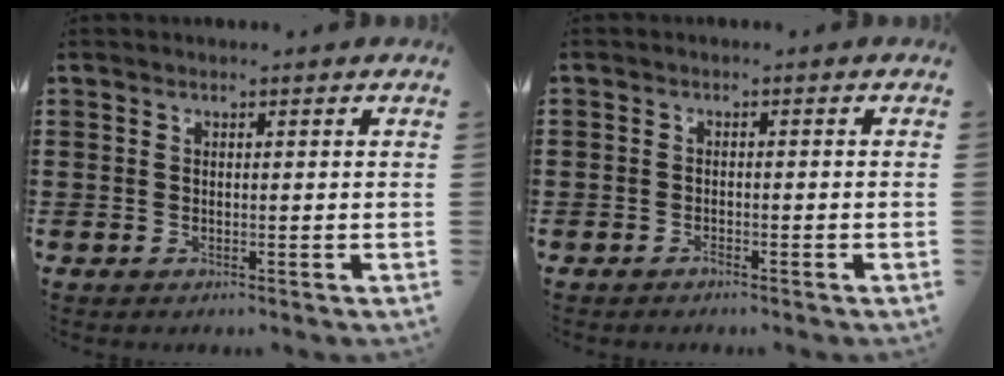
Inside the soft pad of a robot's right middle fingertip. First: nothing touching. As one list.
[{"total": 0.9, "force": [-0.8, 0.4, 0.1], "torque": [-0.004, 0.001, -0.017]}]